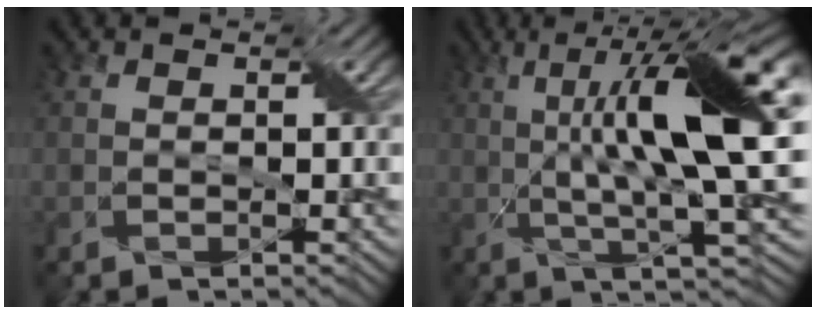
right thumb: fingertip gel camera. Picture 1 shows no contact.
{"total": 14.8, "force": [2.0, 3.9, 14.1], "torque": [-0.230, 0.009, 0.030]}